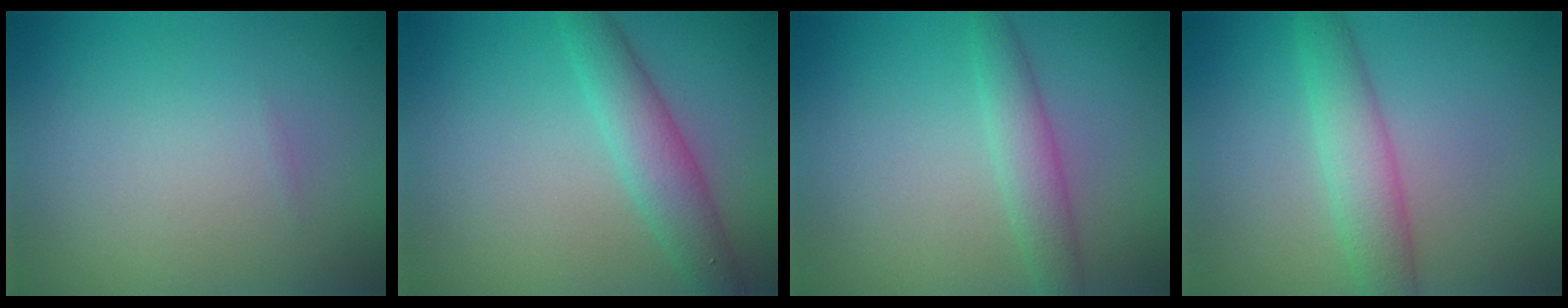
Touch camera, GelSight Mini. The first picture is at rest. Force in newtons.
{"total": 3.7, "press": 3.7, "slide": 0.1}
{"total": 2.7, "press": 2.7, "slide": 0.2}
{"total": 3.9, "press": 3.9, "slide": 0.1}